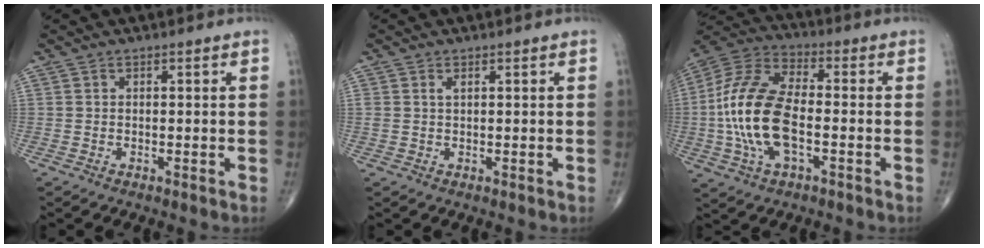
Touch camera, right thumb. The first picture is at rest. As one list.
[{"total": 1.0, "force": [0.4, 0.4, 0.7], "torque": [-0.017, 0.008, 0.011]}, {"total": 17.5, "force": [-2.6, 8.4, 15.1], "torque": [-0.319, 0.026, -0.052]}]